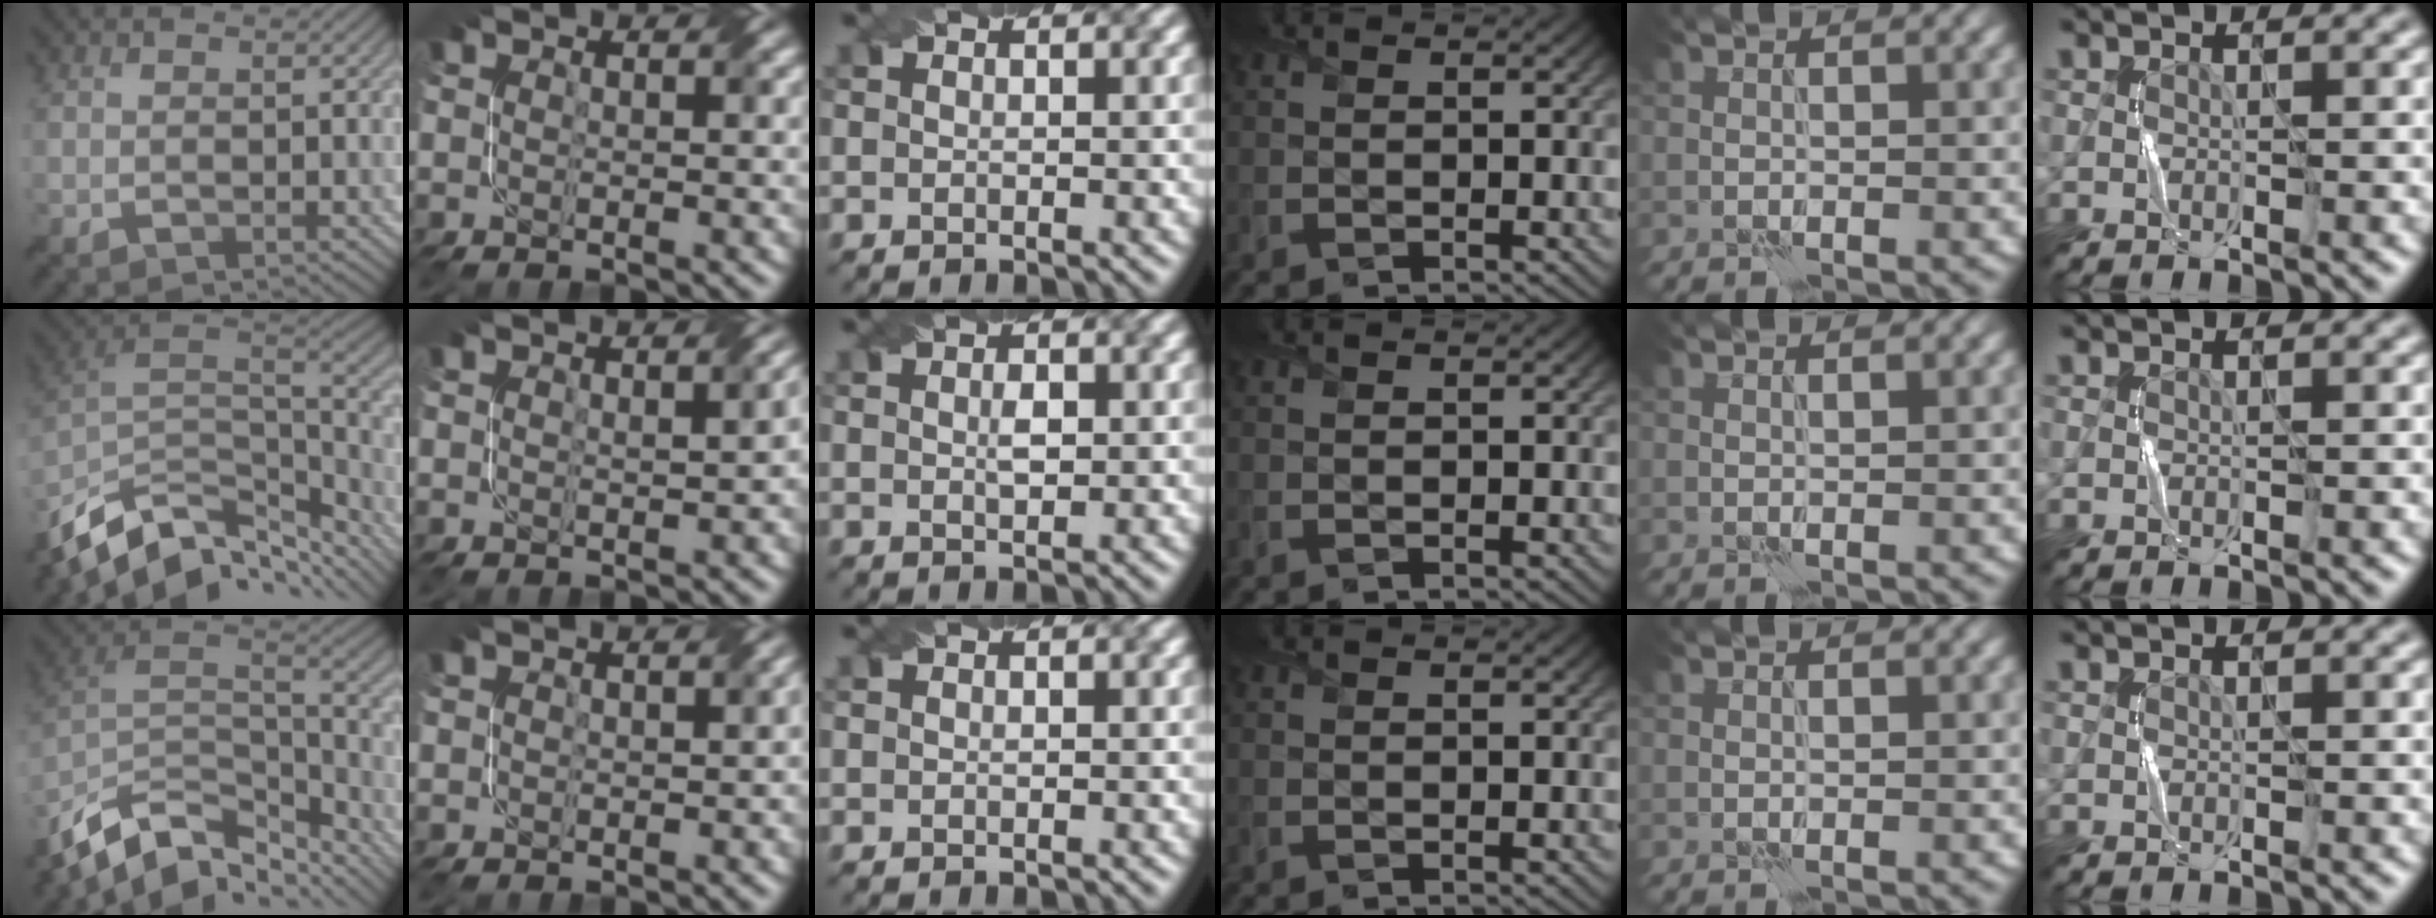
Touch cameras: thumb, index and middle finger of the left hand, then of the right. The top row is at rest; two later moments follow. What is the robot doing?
{"motion": "twist", "object": "screw"}